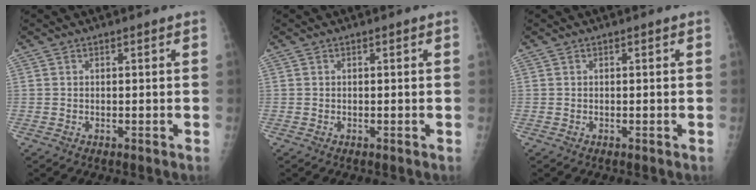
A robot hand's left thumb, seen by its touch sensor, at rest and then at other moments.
{"total": 0.0}
{"total": 0.0}